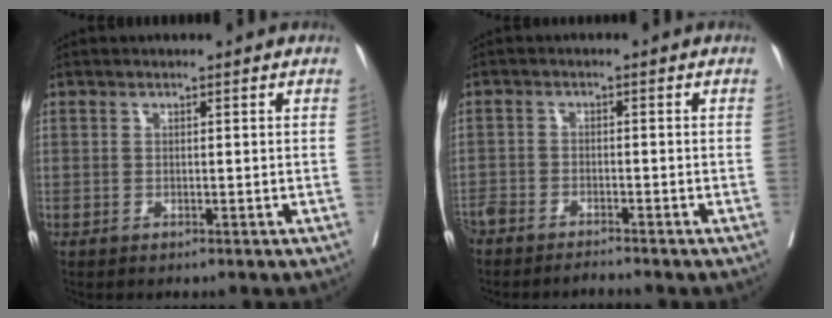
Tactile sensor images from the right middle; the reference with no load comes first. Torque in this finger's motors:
{"motor_torque": [0.14, -0.13, 0.13, 0.07]}